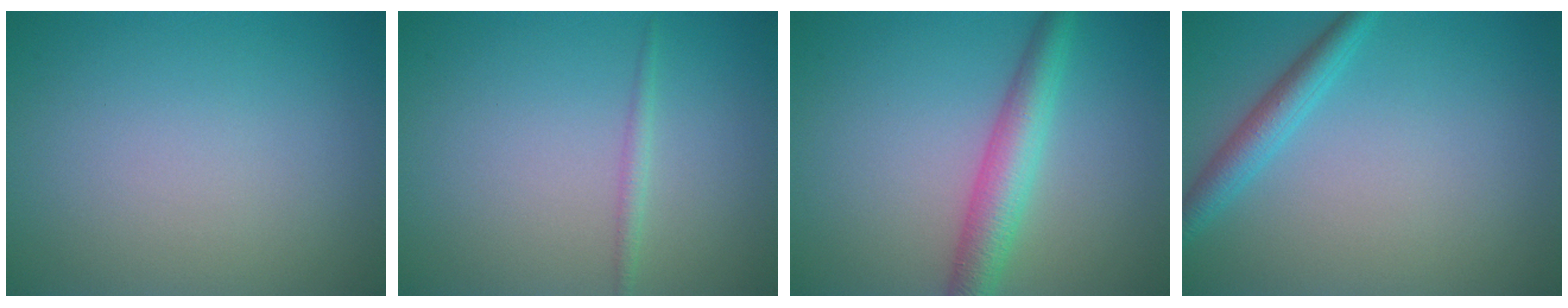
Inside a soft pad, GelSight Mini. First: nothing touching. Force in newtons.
{"total": 1.0, "press": 1.0, "slide": 0.1}
{"total": 4.3, "press": 4.3, "slide": 0.1}
{"total": 2.6, "press": 2.6, "slide": 0.1}